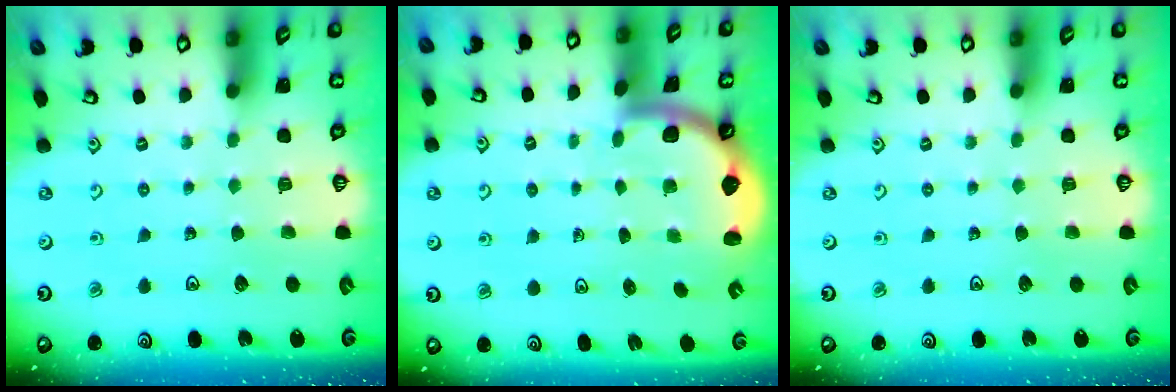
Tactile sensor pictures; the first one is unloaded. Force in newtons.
{"total": 1.8, "press": 1.8, "slide": 0.3}
{"total": 0.0}